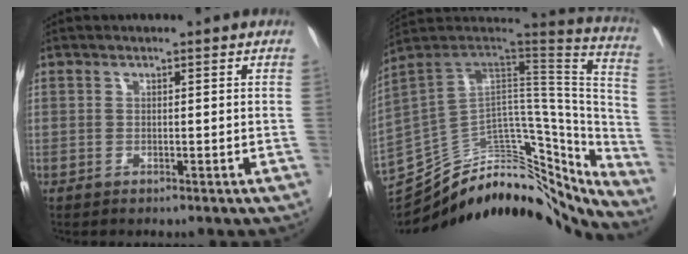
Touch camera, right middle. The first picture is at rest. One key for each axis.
{"total": 28.9, "fx": -23.4, "fy": 11.1, "fz": 12.7, "tx": -0.140, "ty": 0.036, "tz": -0.312}